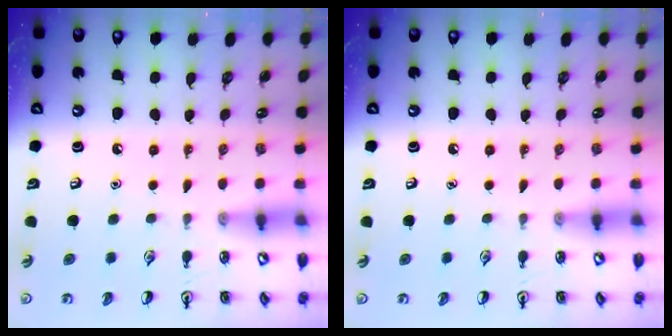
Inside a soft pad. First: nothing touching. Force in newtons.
{"total": 0.0}